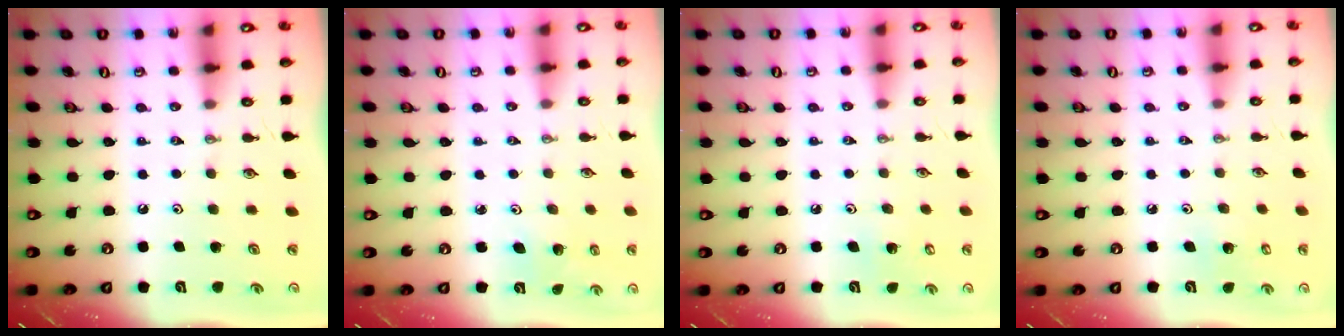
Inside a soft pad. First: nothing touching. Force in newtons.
{"total": 2.6, "press": 2.6, "slide": 0.2}
{"total": 3.6, "press": 3.6, "slide": 0.2}
{"total": 6.1, "press": 6.1, "slide": 0.6}